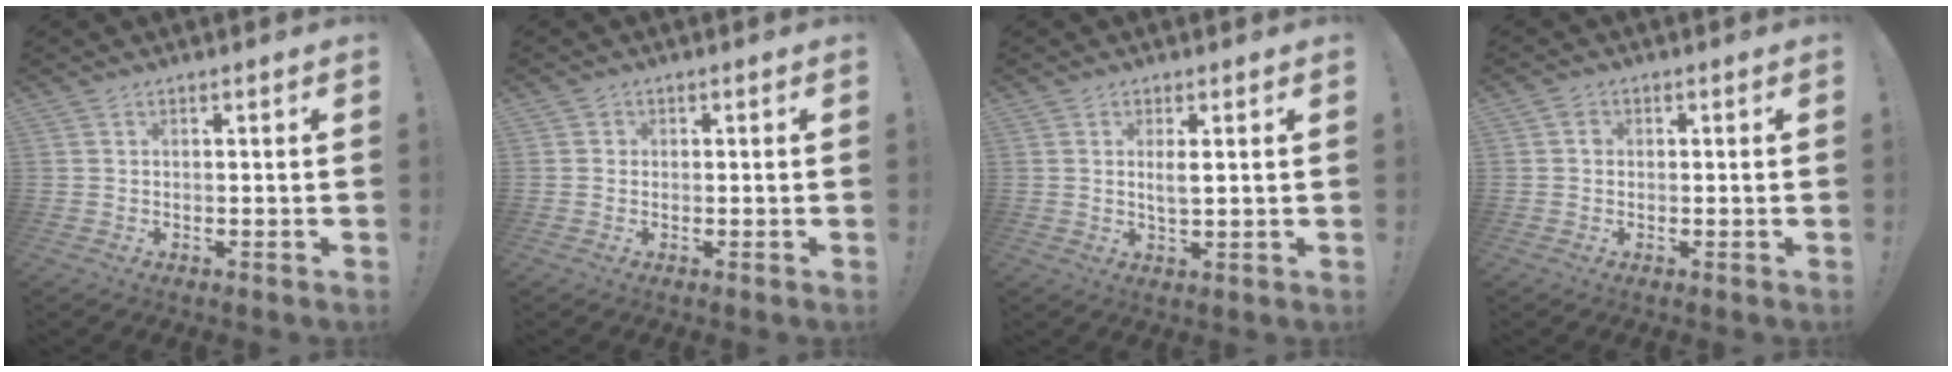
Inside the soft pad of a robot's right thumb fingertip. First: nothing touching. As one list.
[{"total": 1.1, "force": [0.0, 1.1, 0.2], "torque": [-0.001, 0.003, 0.000]}, {"total": 3.2, "force": [0.9, 0.8, 2.9], "torque": [-0.044, -0.010, 0.013]}, {"total": 1.8, "force": [-0.2, 1.6, 0.9], "torque": [-0.022, 0.008, -0.003]}]